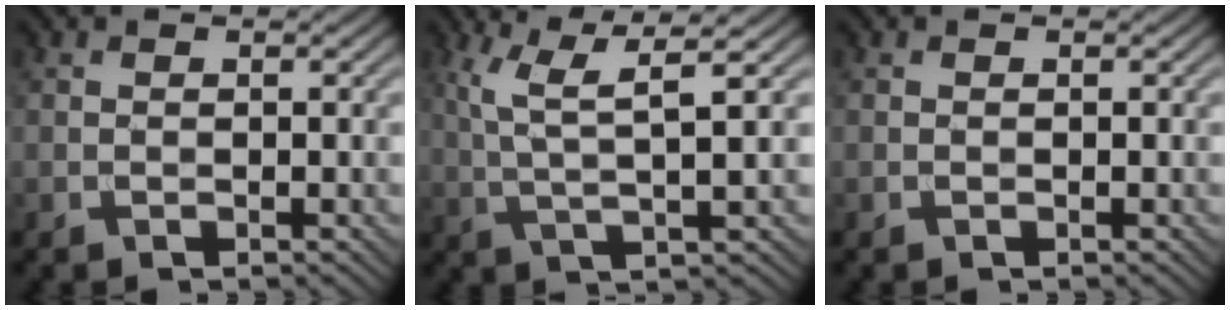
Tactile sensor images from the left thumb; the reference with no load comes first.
{"total": 6.7, "force": [2.5, 1.2, 6.1], "torque": [-0.131, 0.012, 0.052]}
{"total": 0.0}